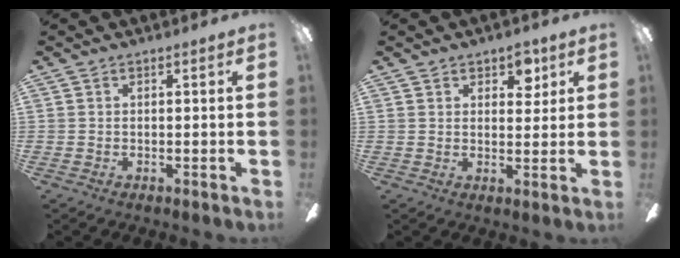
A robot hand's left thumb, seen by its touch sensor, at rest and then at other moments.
{"total": 4.9, "force": [3.0, 3.3, 2.0], "torque": [-0.016, -0.004, 0.049]}